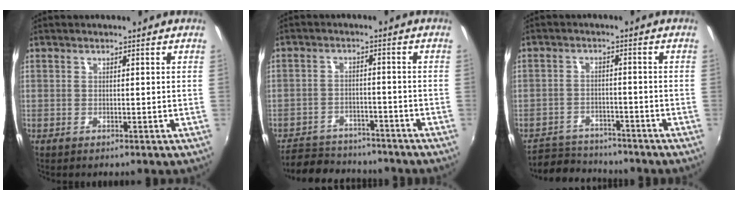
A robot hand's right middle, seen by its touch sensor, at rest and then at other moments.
{"total": 12.5, "force": [-10.8, 5.1, 3.9], "torque": [-0.102, 0.011, -0.155]}
{"total": 7.8, "force": [-7.2, 3.0, 1.1], "torque": [-0.042, 0.013, -0.112]}